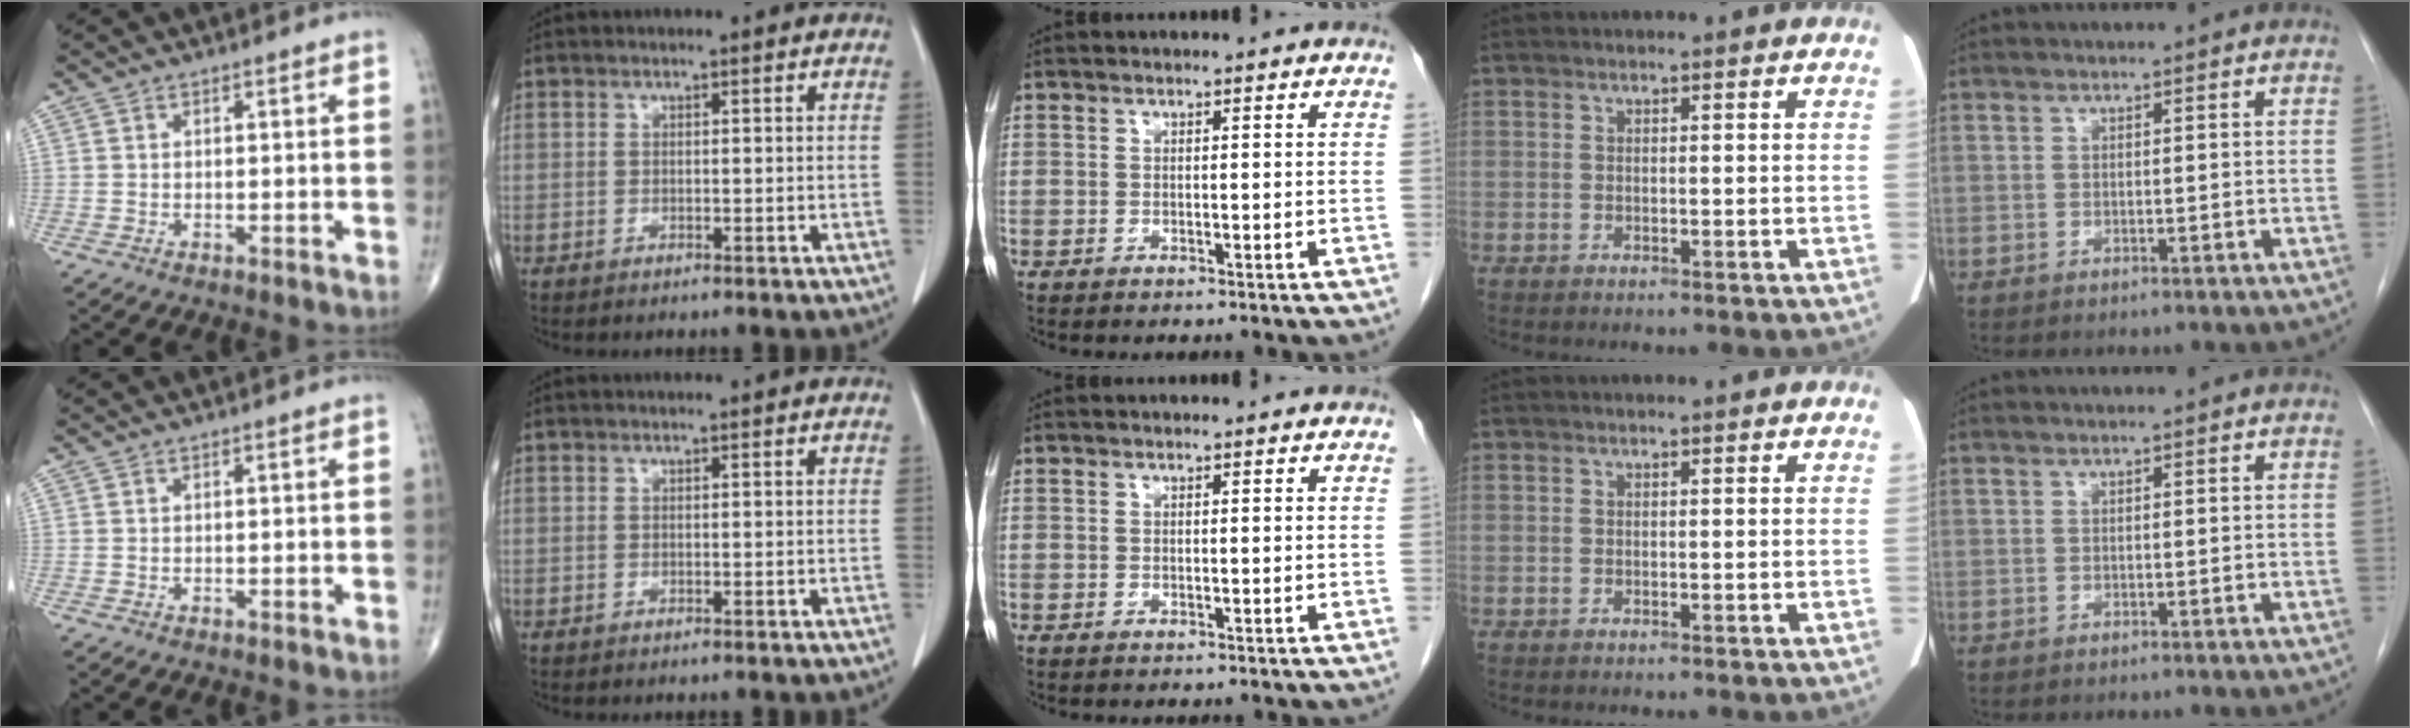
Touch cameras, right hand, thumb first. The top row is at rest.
{}